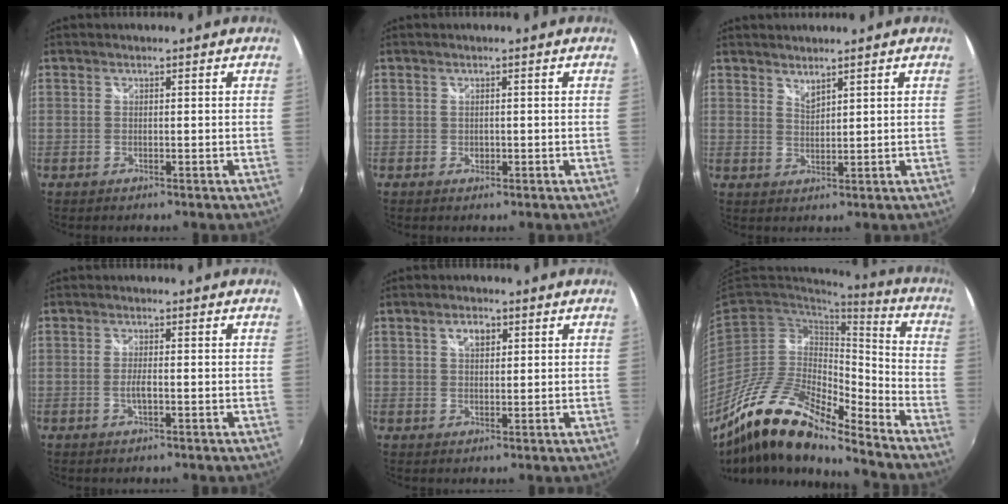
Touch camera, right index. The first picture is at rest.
{"total": 0.6, "force": [0.0, 0.5, 0.2], "torque": [-0.001, -0.001, 0.000]}
{"total": 2.2, "force": [2.1, 0.3, 0.7], "torque": [-0.010, 0.000, 0.036]}
{"total": 2.1, "force": [-0.6, 0.3, 2.0], "torque": [-0.040, -0.002, -0.011]}
{"total": 3.2, "force": [1.4, 1.9, 2.1], "torque": [-0.033, 0.007, 0.023]}
{"total": 18.4, "force": [-13.9, 4.7, 11.1], "torque": [-0.196, -0.009, -0.267]}